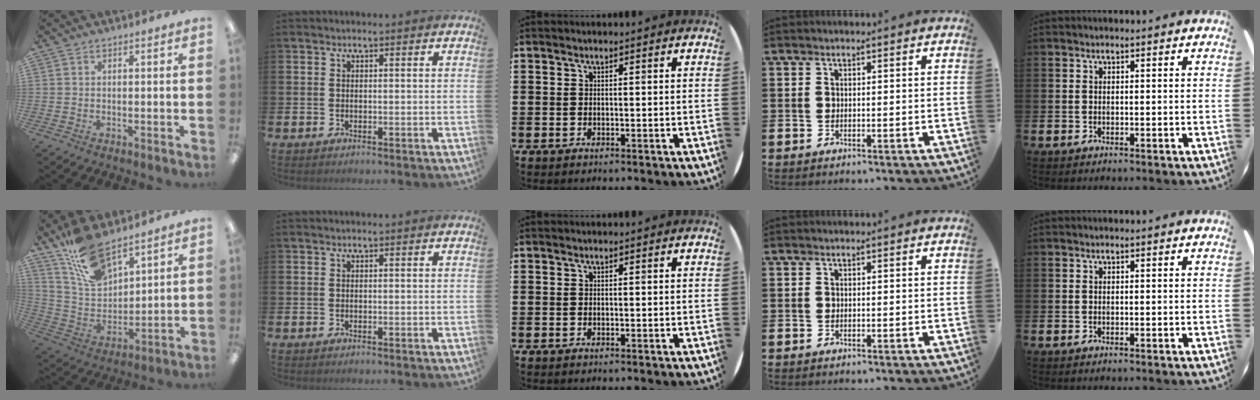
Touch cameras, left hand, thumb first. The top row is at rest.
{"thumb": {"total": 14.6, "force": [11.1, 6.3, 7.1], "torque": [-0.150, -0.054, 0.209]}}